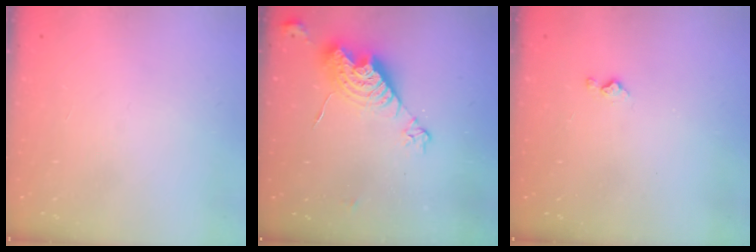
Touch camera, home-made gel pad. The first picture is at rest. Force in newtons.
{"total": 12.0, "press": 11.9, "slide": 1.0}
{"total": 2.9, "press": 2.9, "slide": 0.5}